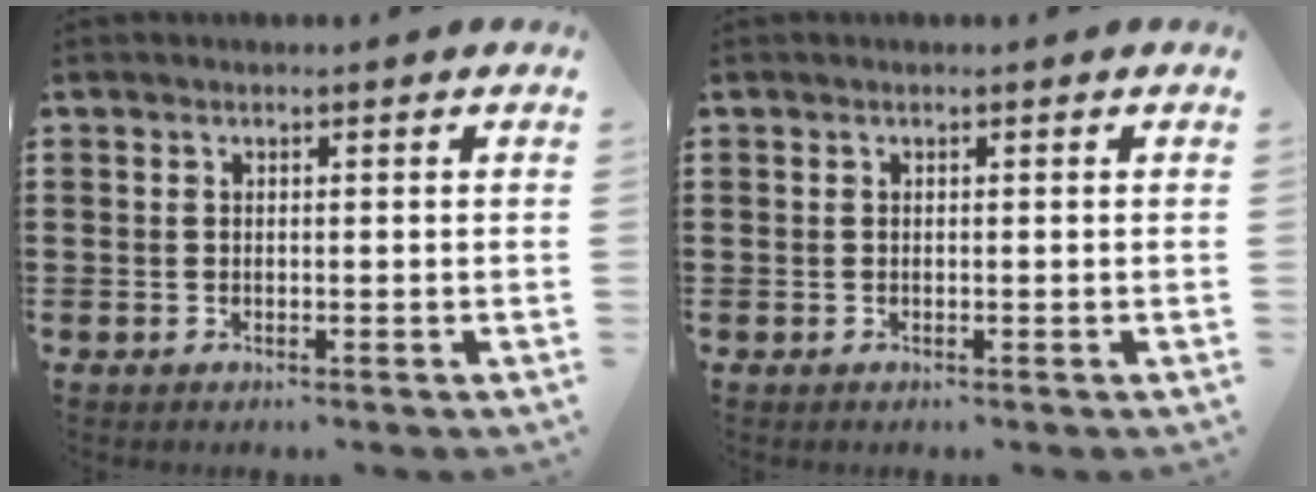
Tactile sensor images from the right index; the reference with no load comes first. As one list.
[{"total": 0.0}]